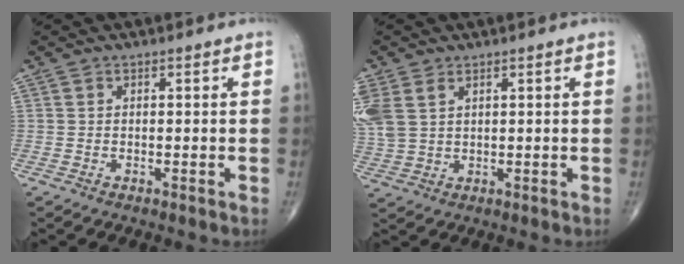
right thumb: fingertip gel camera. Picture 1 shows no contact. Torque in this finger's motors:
{"motor_torque": [0.13, 0.21, 0.79, 0.70, 0.20]}